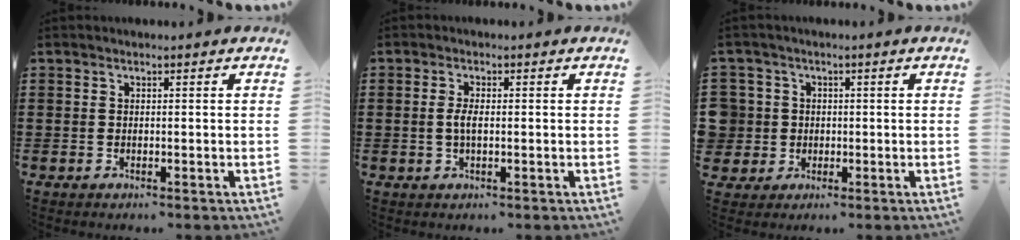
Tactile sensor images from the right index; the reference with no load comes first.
{"total": 2.4, "force": [-0.1, 0.8, 2.3], "torque": [-0.057, -0.006, -0.008]}
{"total": 4.3, "force": [-0.1, 4.2, 0.4], "torque": [-0.044, 0.006, -0.009]}